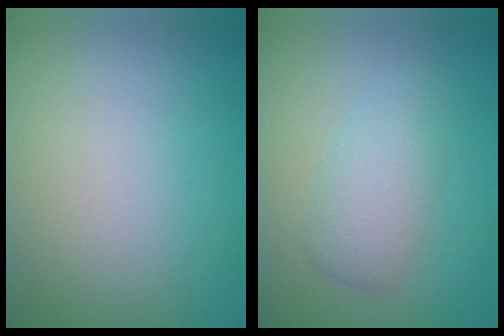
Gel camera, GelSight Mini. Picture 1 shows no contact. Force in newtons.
{"total": 3.0, "press": 3.0, "slide": 0.1}